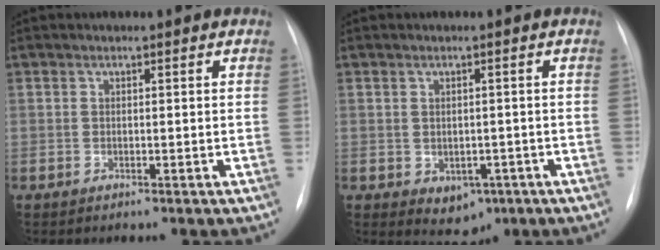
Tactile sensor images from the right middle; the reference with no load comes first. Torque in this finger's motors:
{"motor_torque": [0.60, -0.52, 0.31, 0.05]}